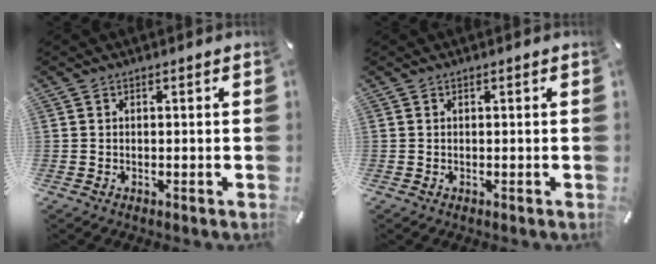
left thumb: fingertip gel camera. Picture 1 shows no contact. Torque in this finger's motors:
{"motor_torque": [-0.02, 0.00, 0.00, 0.07, 0.00]}